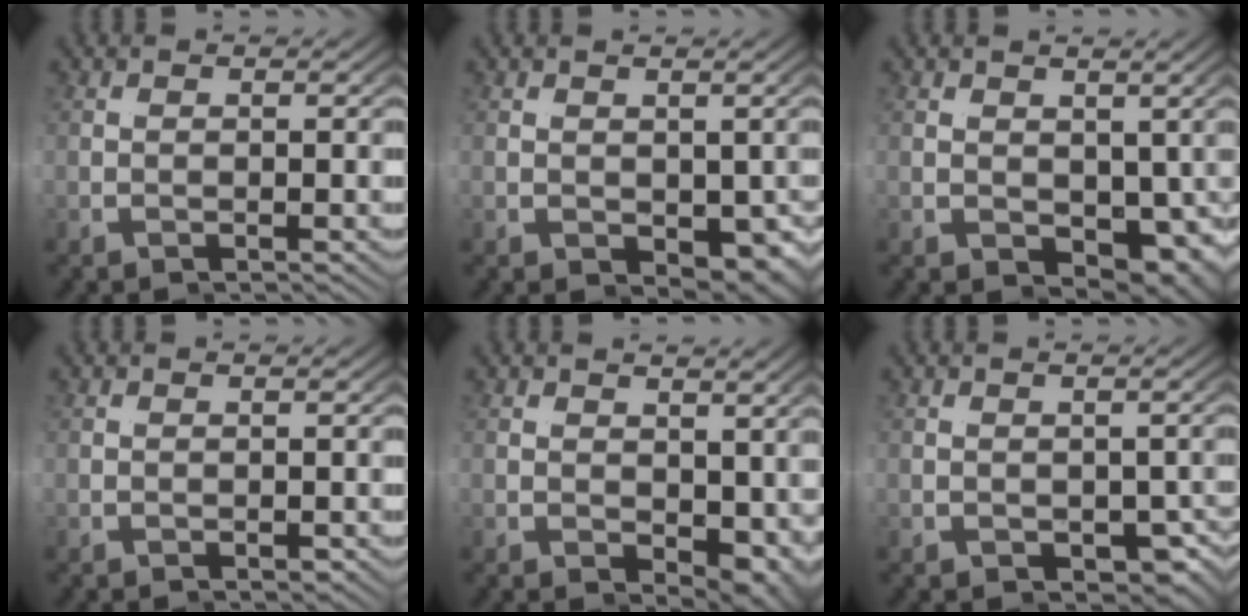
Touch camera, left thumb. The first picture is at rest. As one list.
[{"total": 3.9, "force": [0.1, 2.3, 3.1], "torque": [-0.052, -0.004, 0.006]}, {"total": 6.5, "force": [0.4, 4.7, 4.5], "torque": [-0.073, 0.000, 0.003]}, {"total": 0.9, "force": [-0.3, 0.7, 0.5], "torque": [-0.012, -0.002, -0.006]}, {"total": 3.2, "force": [0.8, 1.6, 2.7], "torque": [-0.040, 0.002, 0.014]}, {"total": 3.4, "force": [-0.7, 2.1, 2.6], "torque": [-0.035, -0.010, -0.005]}]